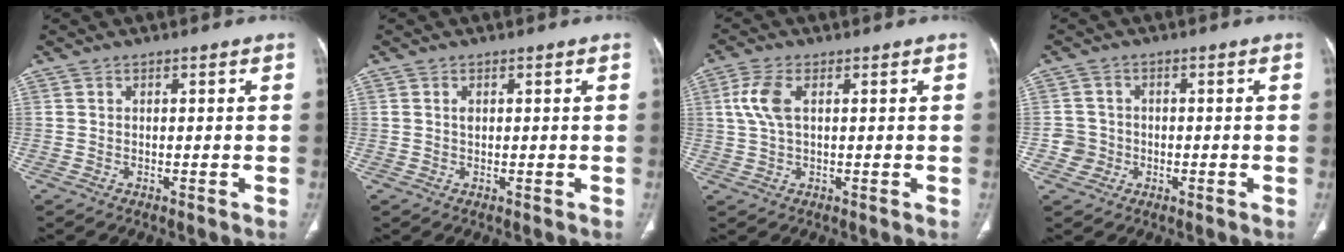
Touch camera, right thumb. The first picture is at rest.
{"total": 1.0, "force": [0.4, 0.6, 0.7], "torque": [-0.013, 0.002, 0.009]}
{"total": 5.7, "force": [1.3, 2.7, 4.8], "torque": [-0.125, 0.011, 0.027]}
{"total": 3.6, "force": [-0.8, 3.5, 0.2], "torque": [0.021, 0.011, -0.019]}